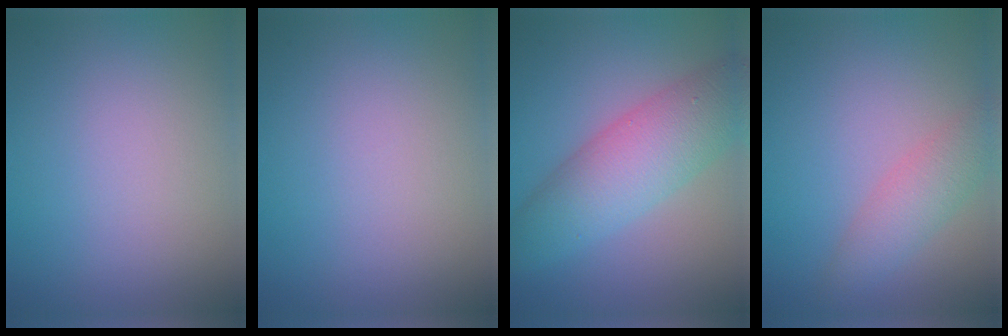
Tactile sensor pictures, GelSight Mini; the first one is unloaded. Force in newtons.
{"total": 0.0}
{"total": 7.3, "press": 7.3, "slide": 0.2}
{"total": 3.2, "press": 3.2, "slide": 0.2}